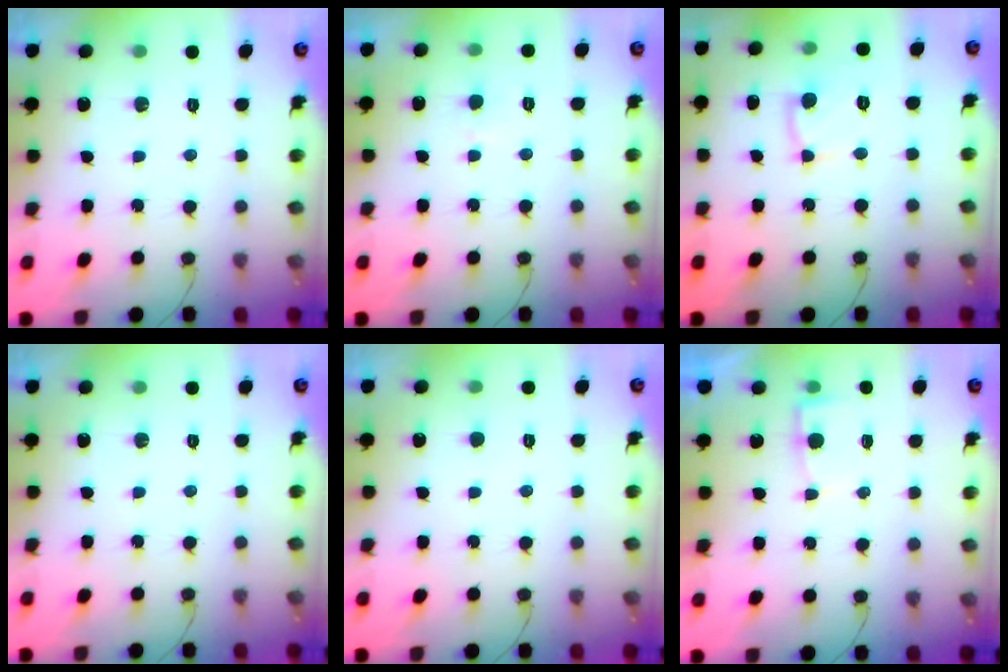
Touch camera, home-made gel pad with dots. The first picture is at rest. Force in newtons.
{"total": 2.8, "press": 2.8, "slide": 0.3}
{"total": 7.4, "press": 7.4, "slide": 0.9}
{"total": 0.0}
{"total": 2.7, "press": 2.7, "slide": 0.3}
{"total": 3.5, "press": 3.5, "slide": 0.3}